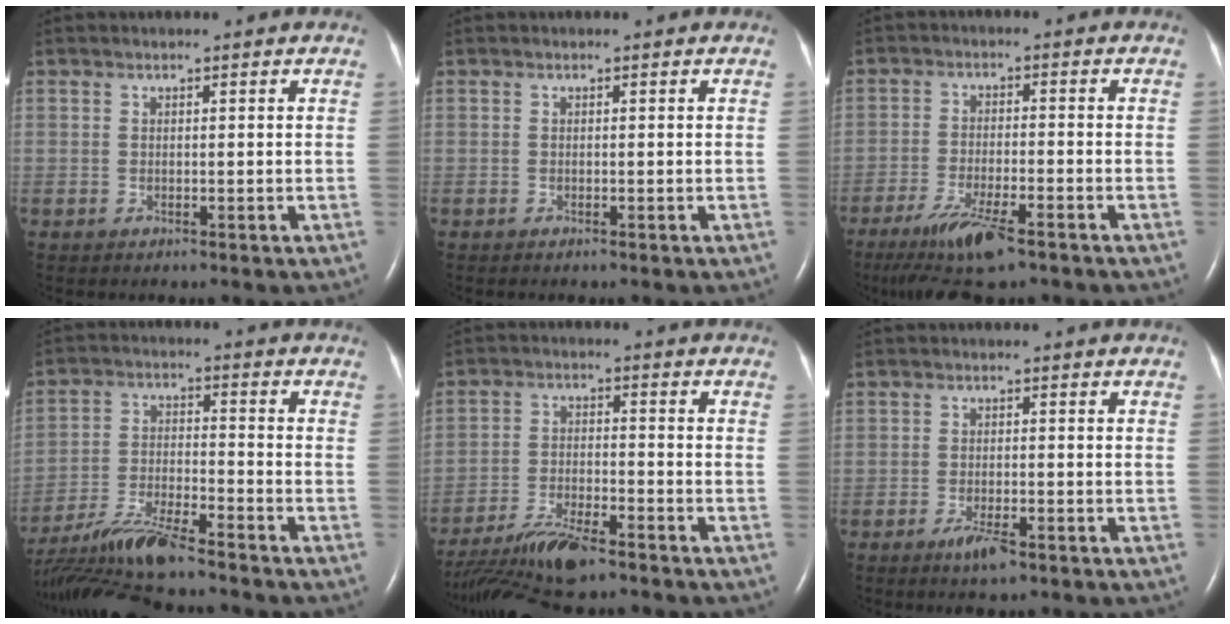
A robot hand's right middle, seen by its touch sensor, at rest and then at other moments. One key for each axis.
{"total": 0.0}
{"total": 9.1, "fx": -6.2, "fy": 1.3, "fz": 6.5, "tx": -0.125, "ty": -0.023, "tz": -0.105}
{"total": 13.0, "fx": -11.6, "fy": 0.2, "fz": 6.0, "tx": -0.116, "ty": -0.014, "tz": -0.208}
{"total": 12.0, "fx": -10.0, "fy": 1.7, "fz": 6.3, "tx": -0.121, "ty": -0.020, "tz": -0.174}
{"total": 3.6, "fx": -2.3, "fy": 0.7, "fz": 2.6, "tx": -0.054, "ty": -0.004, "tz": -0.040}